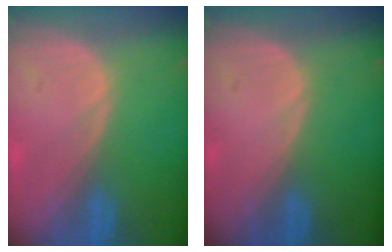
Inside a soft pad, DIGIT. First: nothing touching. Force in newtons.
{"total": 0.0}